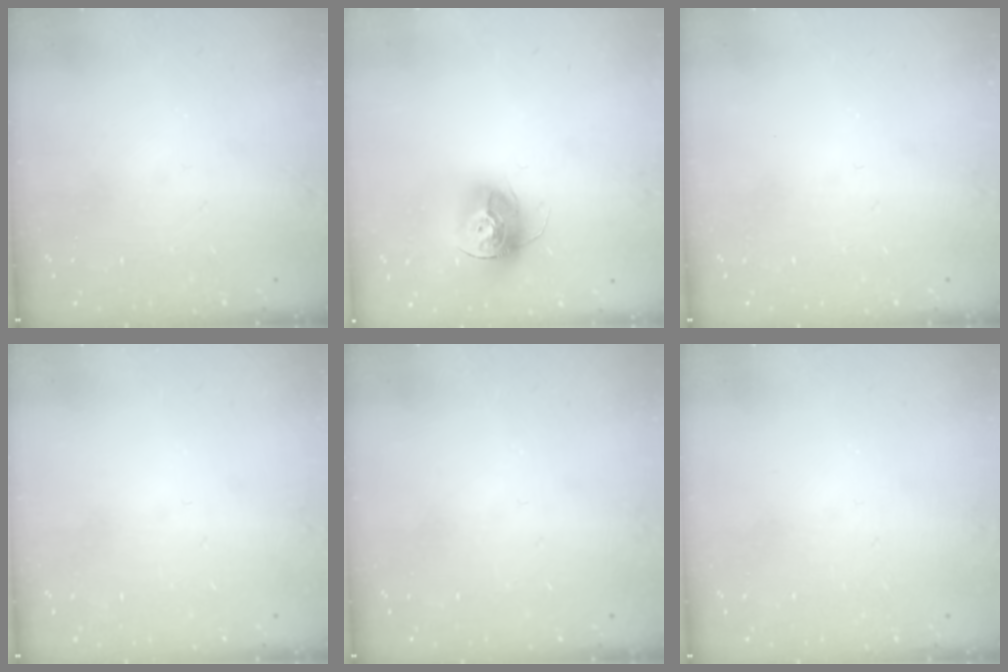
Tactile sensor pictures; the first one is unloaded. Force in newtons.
{"total": 13.7, "press": 13.7, "slide": 1.0}
{"total": 0.0}
{"total": 0.0}
{"total": 0.0}
{"total": 0.0}